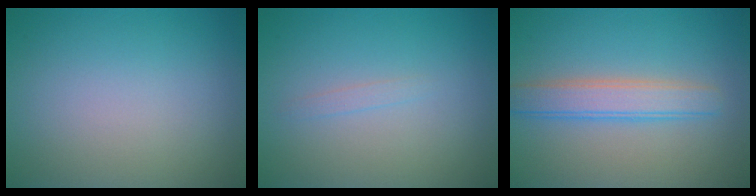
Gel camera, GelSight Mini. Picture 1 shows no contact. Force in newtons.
{"total": 0.7, "press": 0.7, "slide": 0.0}
{"total": 3.6, "press": 3.6, "slide": 0.2}